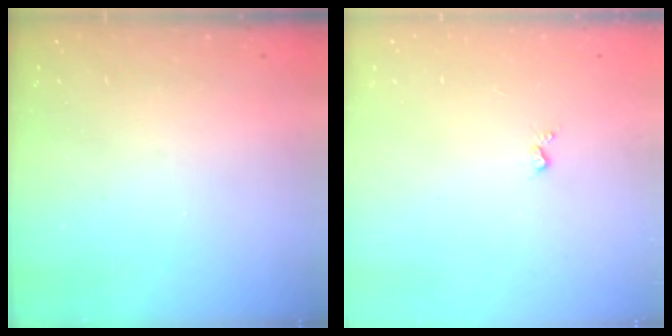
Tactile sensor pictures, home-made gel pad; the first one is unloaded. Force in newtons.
{"total": 3.0, "press": 2.9, "slide": 0.5}